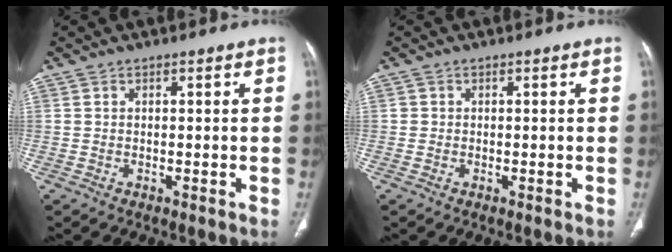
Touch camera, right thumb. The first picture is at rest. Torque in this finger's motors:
{"motor_torque": [-0.54, 0.36, 0.23, -0.09, -0.07]}